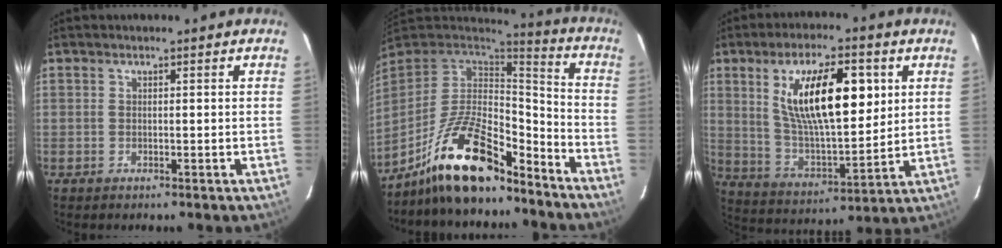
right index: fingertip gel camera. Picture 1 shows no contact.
{"total": 18.6, "force": [-13.1, 6.2, 11.5], "torque": [-0.239, -0.004, -0.238]}
{"total": 18.6, "force": [6.1, 6.6, 16.2], "torque": [-0.278, 0.008, 0.117]}